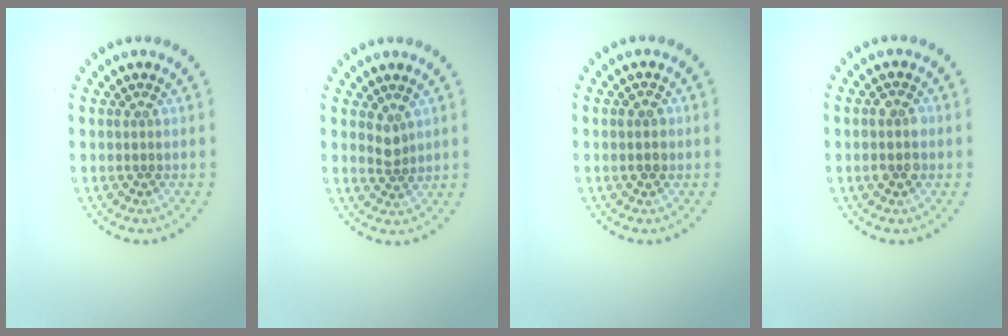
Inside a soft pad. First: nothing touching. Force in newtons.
{"total": 1.6, "press": 1.3, "slide": 0.9}
{"total": 1.0, "press": 0.9, "slide": 0.2}
{"total": 2.0, "press": 2.0, "slide": 0.3}